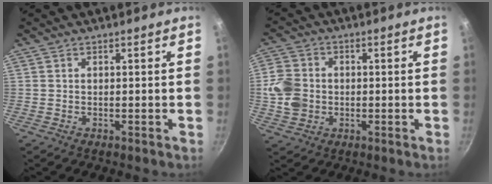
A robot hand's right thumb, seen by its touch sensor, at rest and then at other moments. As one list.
[{"total": 8.2, "force": [-0.7, 7.0, 4.3], "torque": [-0.067, 0.008, -0.021]}]